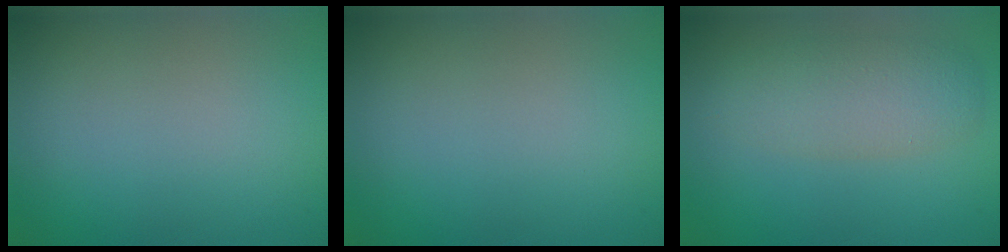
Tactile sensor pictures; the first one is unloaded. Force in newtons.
{"total": 0.0}
{"total": 4.2, "press": 4.2, "slide": 0.1}